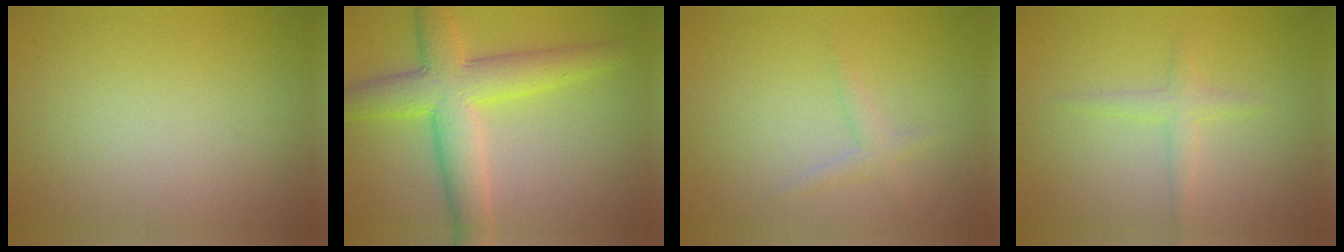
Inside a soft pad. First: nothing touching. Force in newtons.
{"total": 7.7, "press": 7.7, "slide": 0.1}
{"total": 1.2, "press": 1.2, "slide": 0.0}
{"total": 1.6, "press": 1.6, "slide": 0.1}